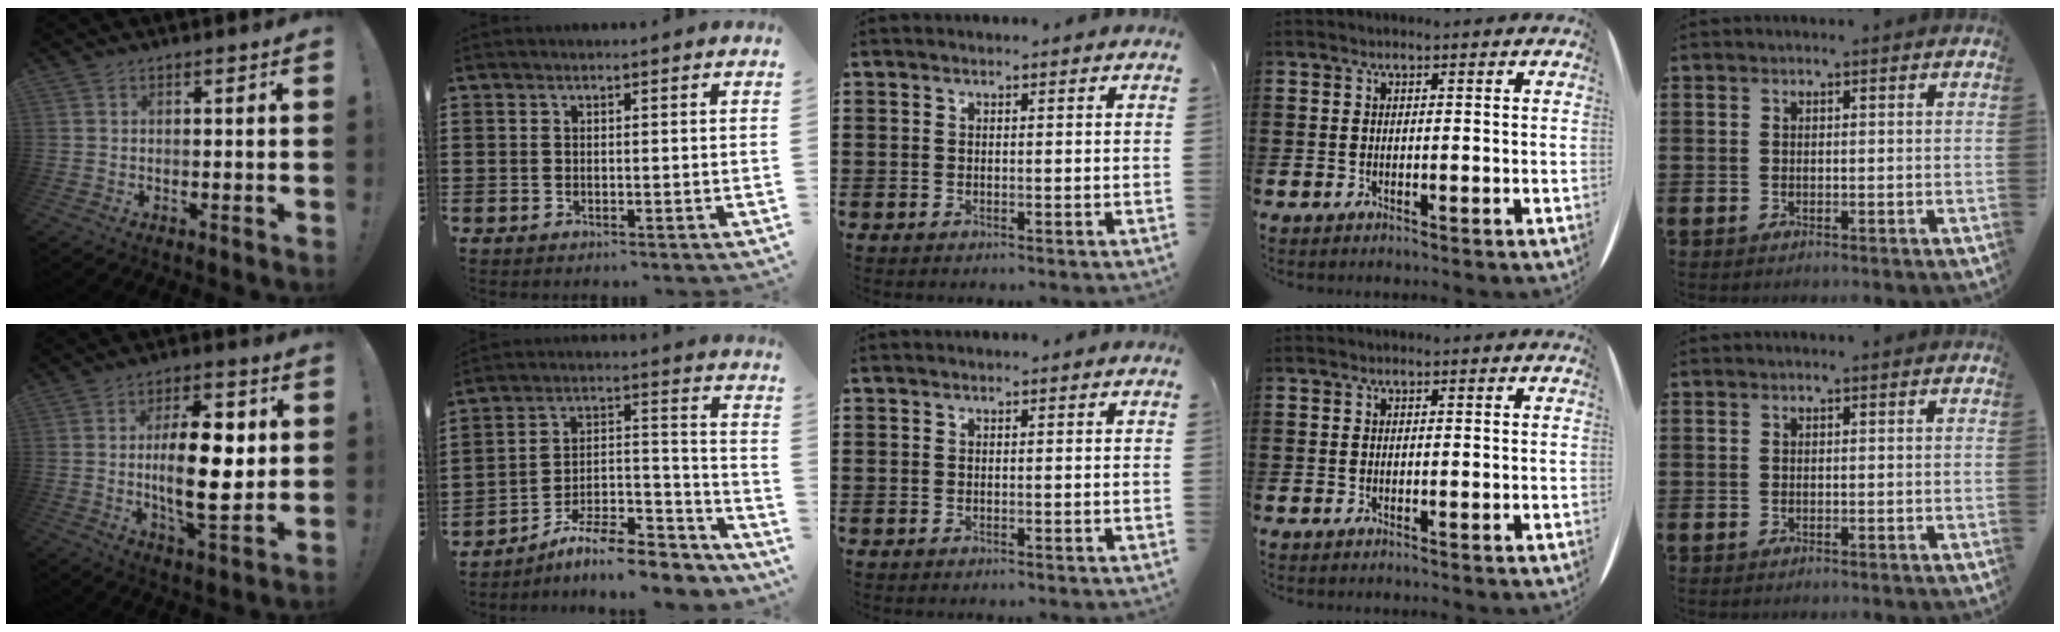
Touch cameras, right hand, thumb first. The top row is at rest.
{"thumb": {"total": 17.1, "force": [0.8, 7.0, 15.5], "torque": [-0.254, -0.004, 0.003]}, "index": {"total": 9.6, "force": [-8.4, 2.1, 4.3], "torque": [-0.057, 0.029, -0.157]}}